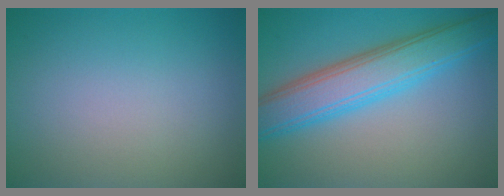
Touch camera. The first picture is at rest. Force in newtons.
{"total": 6.7, "press": 6.7, "slide": 0.4}